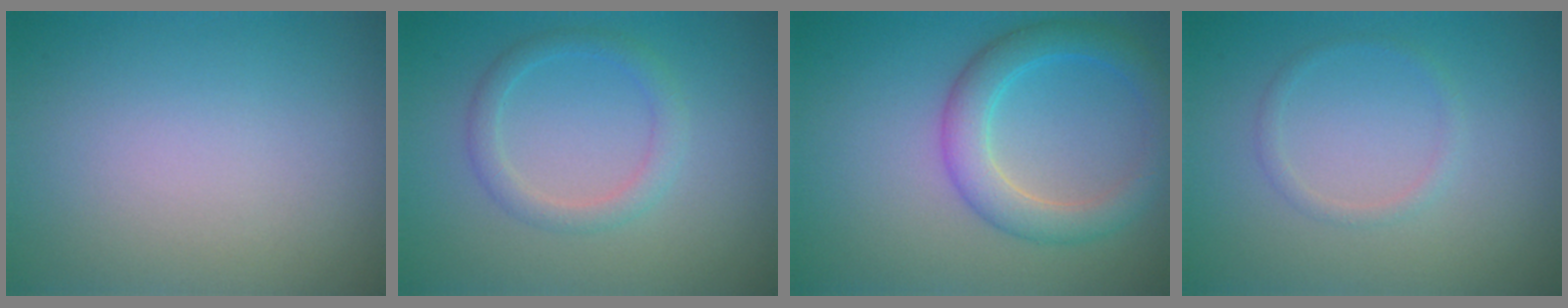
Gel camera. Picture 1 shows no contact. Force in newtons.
{"total": 2.1, "press": 2.1, "slide": 0.1}
{"total": 4.2, "press": 4.2, "slide": 0.1}
{"total": 1.0, "press": 1.0, "slide": 0.1}